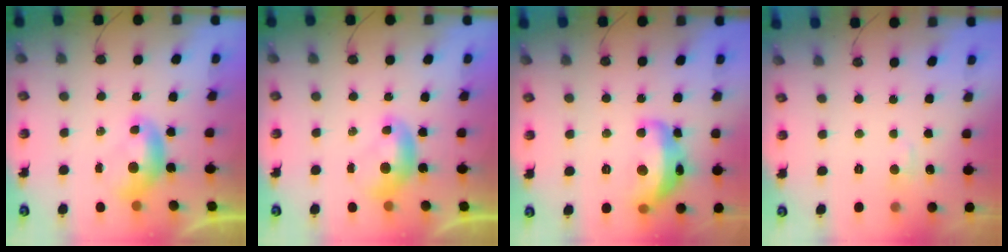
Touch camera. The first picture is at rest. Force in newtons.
{"total": 0.0}
{"total": 10.9, "press": 10.8, "slide": 1.0}
{"total": 2.0, "press": 1.8, "slide": 0.7}